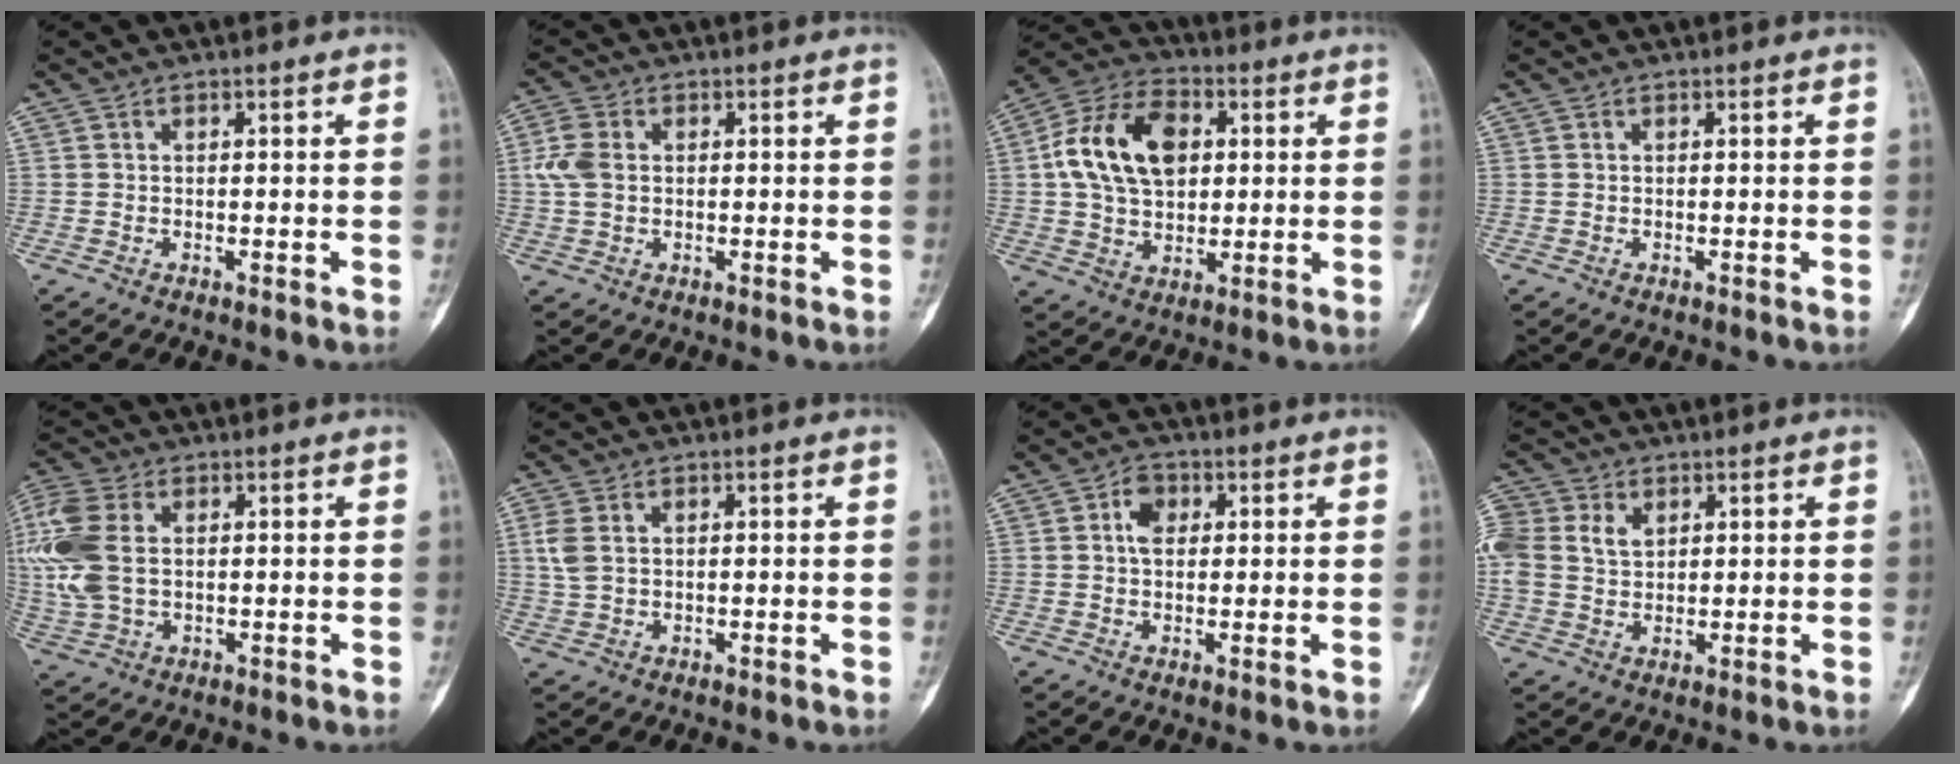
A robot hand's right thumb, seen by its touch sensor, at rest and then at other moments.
{"total": 5.3, "force": [0.5, 3.7, 3.7], "torque": [-0.095, 0.008, 0.010]}
{"total": 16.1, "force": [2.9, 10.7, 11.7], "torque": [-0.192, 0.013, 0.045]}
{"total": 0.0}
{"total": 13.0, "force": [2.0, 8.3, 9.8], "torque": [-0.251, 0.011, 0.043]}
{"total": 4.0, "force": [1.0, 2.6, 2.9], "torque": [-0.076, 0.003, 0.025]}
{"total": 4.6, "force": [1.1, 3.3, 3.0], "torque": [-0.032, 0.001, 0.013]}
{"total": 10.7, "force": [3.4, 8.1, 6.0], "torque": [-0.142, 0.011, 0.065]}